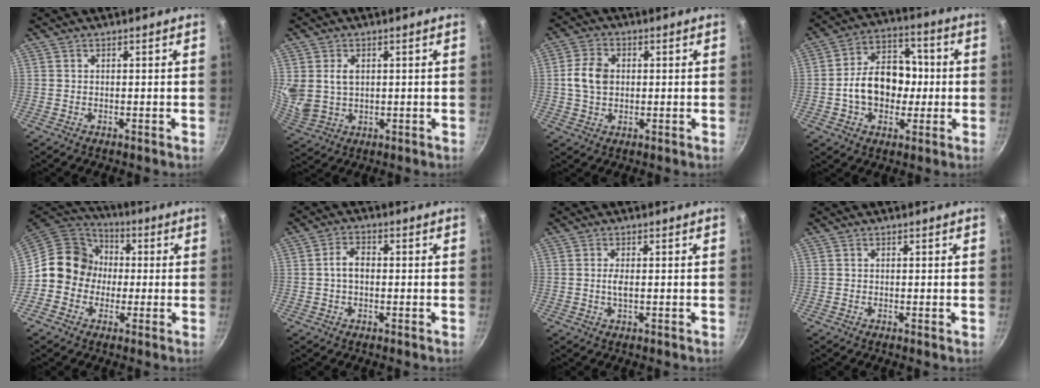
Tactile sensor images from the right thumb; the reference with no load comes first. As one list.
[{"total": 6.4, "force": [1.5, 4.6, 4.1], "torque": [-0.072, -0.016, 0.040]}, {"total": 6.6, "force": [0.5, 4.9, 4.4], "torque": [-0.074, 0.010, 0.003]}, {"total": 14.3, "force": [-1.2, 10.6, 9.5], "torque": [-0.111, 0.032, -0.031]}, {"total": 12.2, "force": [-0.4, 11.2, 4.8], "torque": [-0.034, 0.033, -0.028]}, {"total": 3.9, "force": [-0.2, 2.6, 2.9], "torque": [-0.048, 0.014, -0.010]}, {"total": 1.7, "force": [0.0, 0.5, 1.7], "torque": [-0.039, 0.000, -0.002]}, {"total": 0.0}]